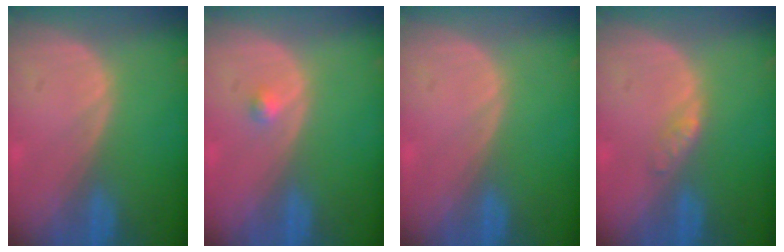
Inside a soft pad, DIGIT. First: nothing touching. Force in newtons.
{"total": 1.0, "press": 1.0, "slide": 0.1}
{"total": 0.0}
{"total": 1.7, "press": 1.7, "slide": 0.2}